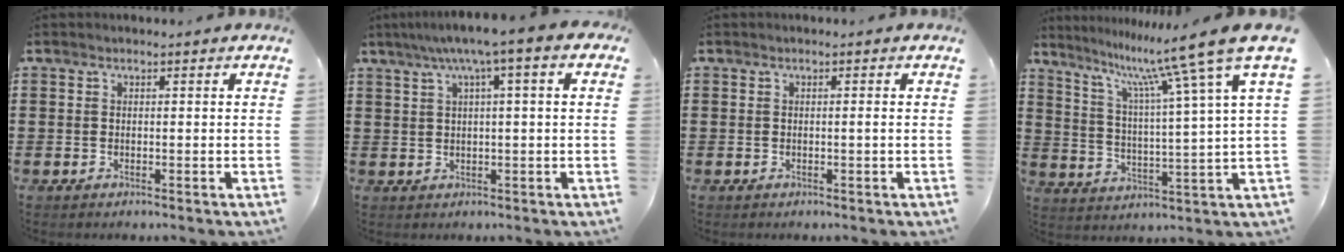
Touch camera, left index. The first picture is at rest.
{"total": 5.0, "force": [1.5, 0.0, 4.8], "torque": [-0.094, -0.001, 0.021]}
{"total": 0.6, "force": [-0.1, -0.1, 0.6], "torque": [-0.011, -0.002, -0.002]}
{"total": 11.5, "force": [8.7, -0.7, 7.4], "torque": [-0.161, -0.053, 0.133]}